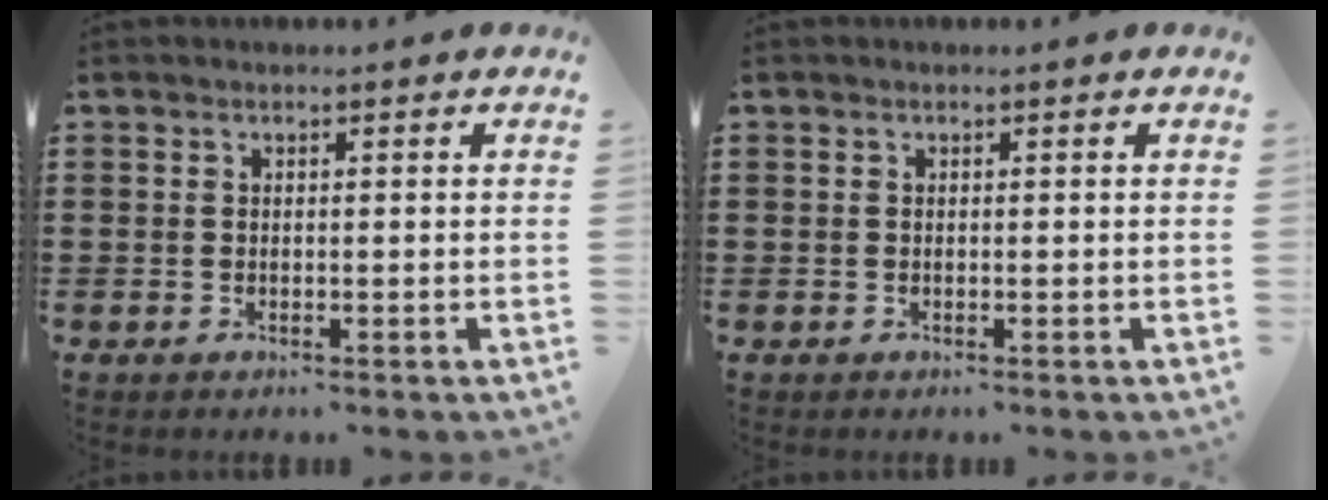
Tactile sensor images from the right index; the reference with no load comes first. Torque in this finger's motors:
{"motor_torque": [0.23, 0.92, 0.00, 0.00]}